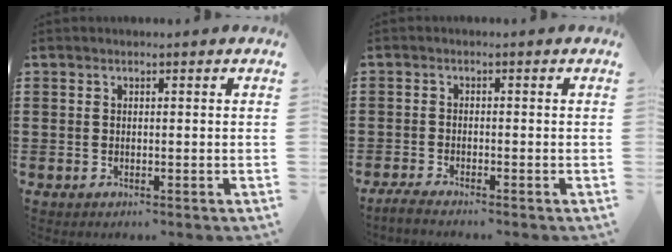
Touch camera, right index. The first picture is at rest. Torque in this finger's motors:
{"motor_torque": [0.35, 0.01, -0.98, -0.14]}